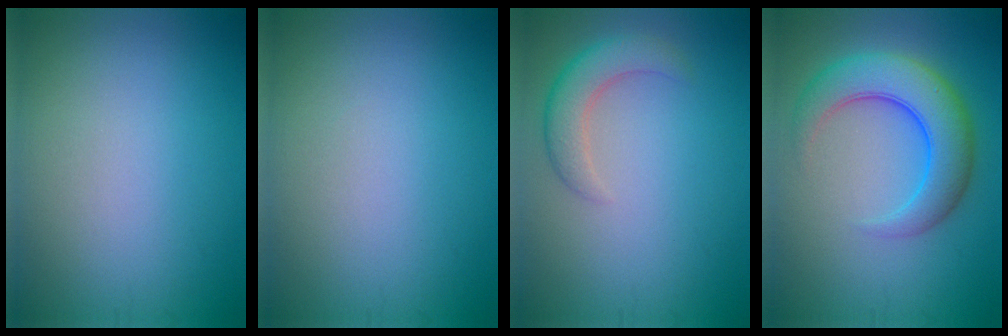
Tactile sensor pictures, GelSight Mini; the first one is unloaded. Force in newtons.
{"total": 0.0}
{"total": 3.0, "press": 3.0, "slide": 0.1}
{"total": 6.7, "press": 6.7, "slide": 0.0}